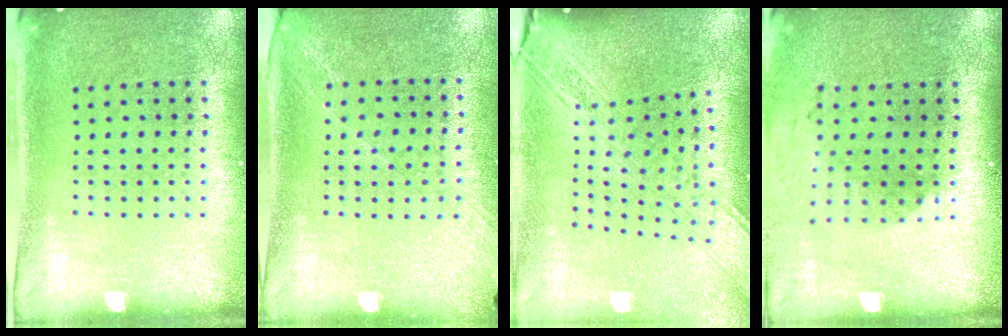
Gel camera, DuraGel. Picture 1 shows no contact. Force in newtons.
{"total": 1.3, "press": 1.1, "slide": 0.7}
{"total": 3.3, "press": 2.4, "slide": 2.2}
{"total": 2.0, "press": 1.4, "slide": 1.3}